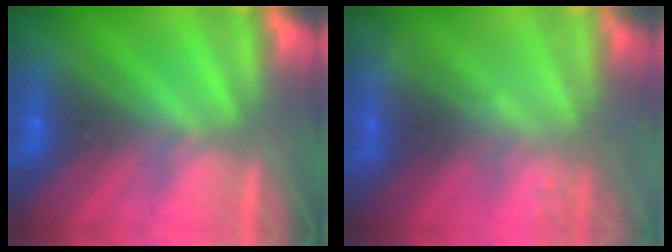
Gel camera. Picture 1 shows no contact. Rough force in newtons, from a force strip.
{"total": 2.2}